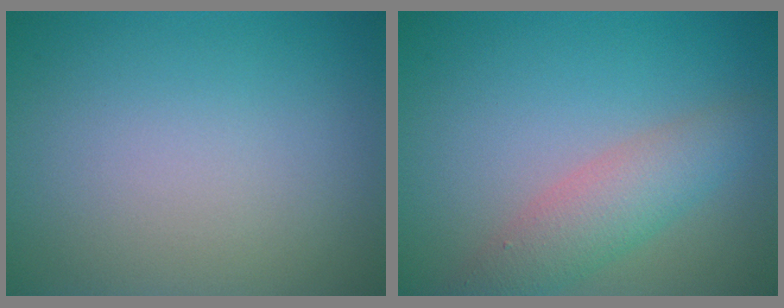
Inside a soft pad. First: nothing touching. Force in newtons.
{"total": 4.0, "press": 4.0, "slide": 0.1}